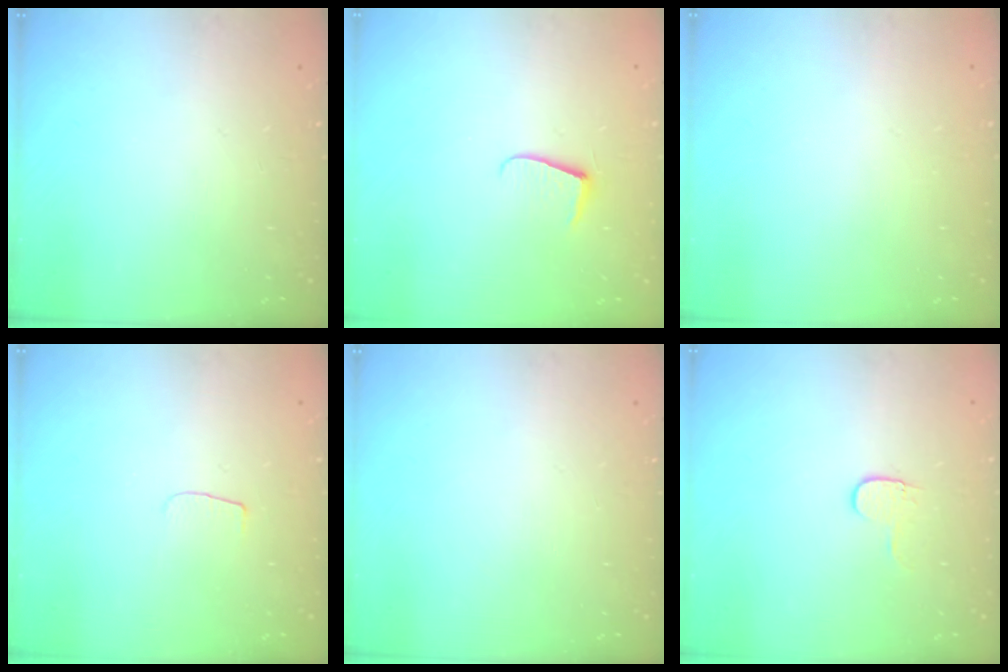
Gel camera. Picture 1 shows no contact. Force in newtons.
{"total": 6.8, "press": 6.8, "slide": 0.6}
{"total": 0.6, "press": 0.6, "slide": 0.2}
{"total": 3.0, "press": 3.0, "slide": 0.3}
{"total": 0.0}
{"total": 3.6, "press": 3.6, "slide": 0.4}